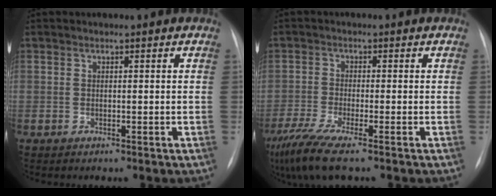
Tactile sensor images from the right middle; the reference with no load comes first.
{"total": 8.5, "force": [-6.2, 0.7, 5.8], "torque": [-0.119, -0.023, -0.114]}